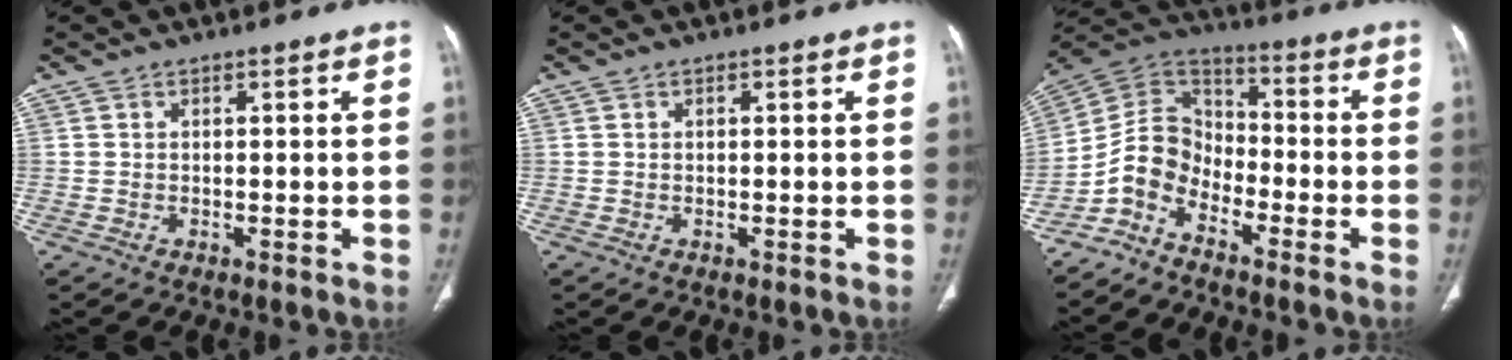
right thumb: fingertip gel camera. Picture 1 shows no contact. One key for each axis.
{"total": 0.0}
{"total": 9.3, "fx": -5.7, "fy": 6.0, "fz": 4.1, "tx": -0.064, "ty": 0.068, "tz": -0.131}